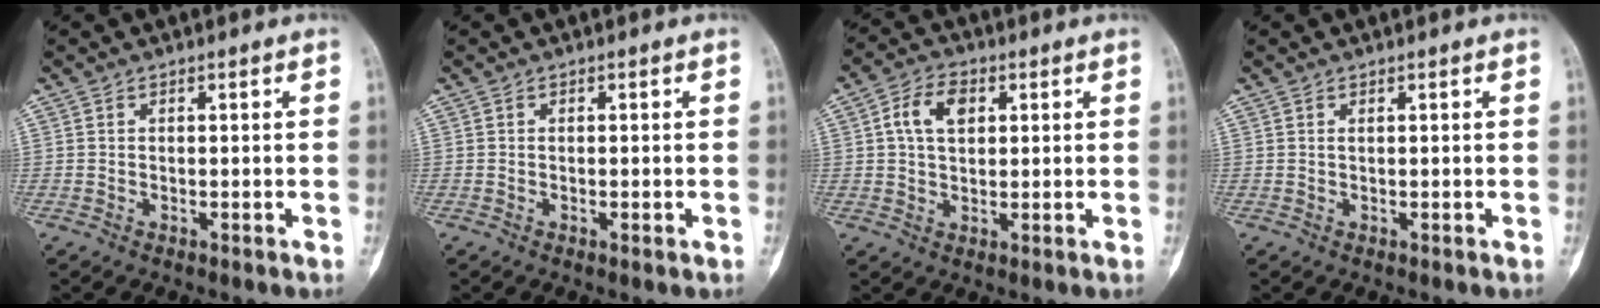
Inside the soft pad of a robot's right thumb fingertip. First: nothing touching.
{"total": 1.0, "force": [-0.3, 0.3, 0.9], "torque": [-0.013, -0.001, -0.005]}
{"total": 7.1, "force": [1.8, 4.6, 5.1], "torque": [-0.087, 0.009, 0.030]}
{"total": 0.0}